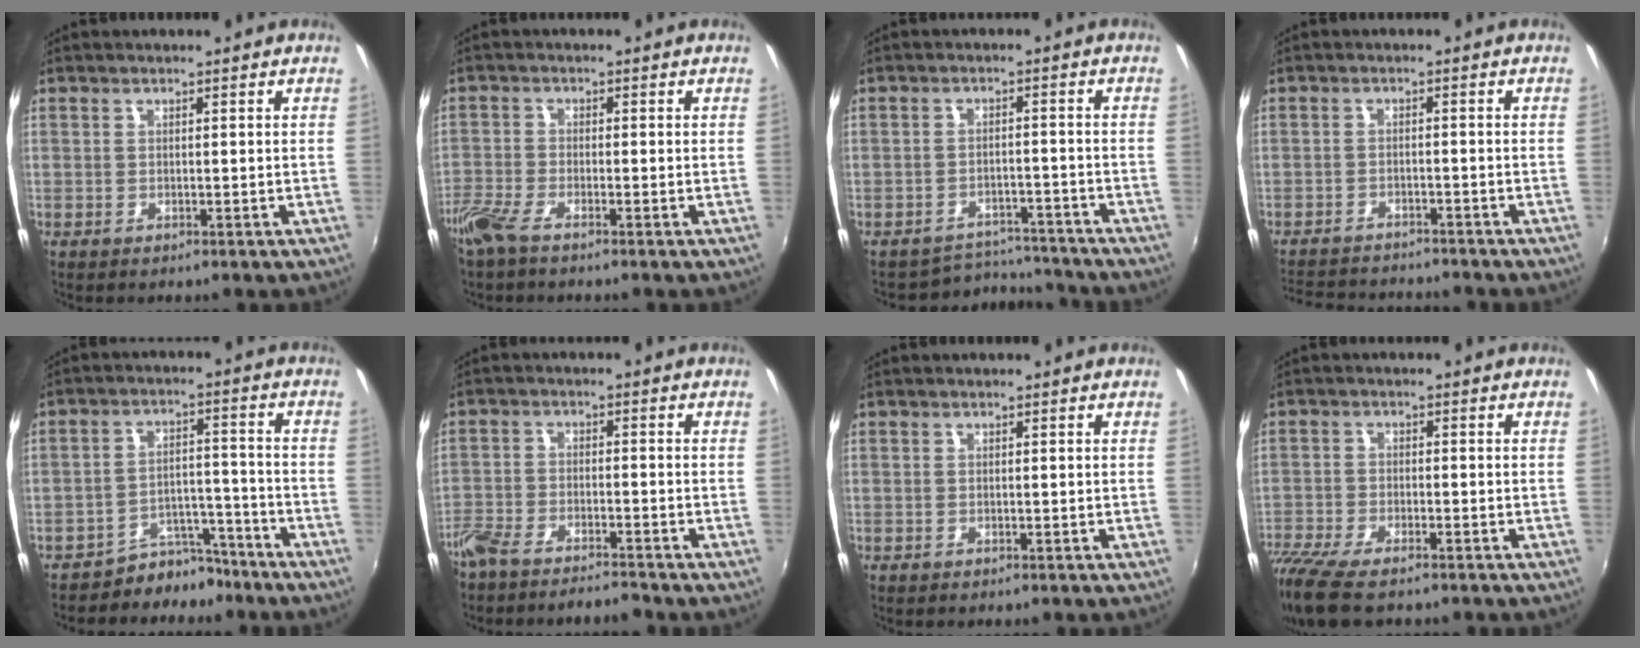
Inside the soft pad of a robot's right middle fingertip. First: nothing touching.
{"total": 4.6, "force": [-3.7, 0.8, 2.7], "torque": [-0.072, -0.011, -0.078]}
{"total": 8.0, "force": [-7.8, 2.0, -0.2], "torque": [-0.011, 0.015, -0.111]}
{"total": 10.8, "force": [-10.0, 2.3, 3.5], "torque": [-0.090, -0.007, -0.154]}
{"total": 7.0, "force": [-6.0, 3.5, 0.3], "torque": [0.002, 0.032, -0.085]}
{"total": 7.6, "force": [-6.9, 1.6, 2.9], "torque": [-0.080, -0.014, -0.125]}
{"total": 0.0}
{"total": 13.1, "force": [-9.9, 4.1, 7.6], "torque": [-0.184, -0.059, -0.178]}